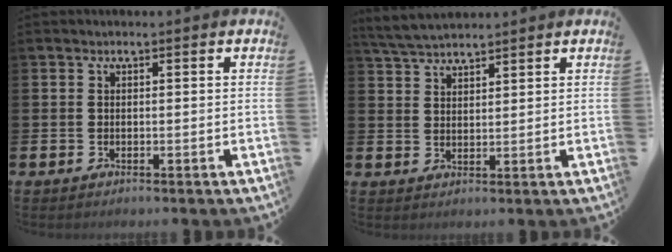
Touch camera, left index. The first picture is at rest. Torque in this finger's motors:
{"motor_torque": [0.16, -0.08, 0.12, 0.03]}